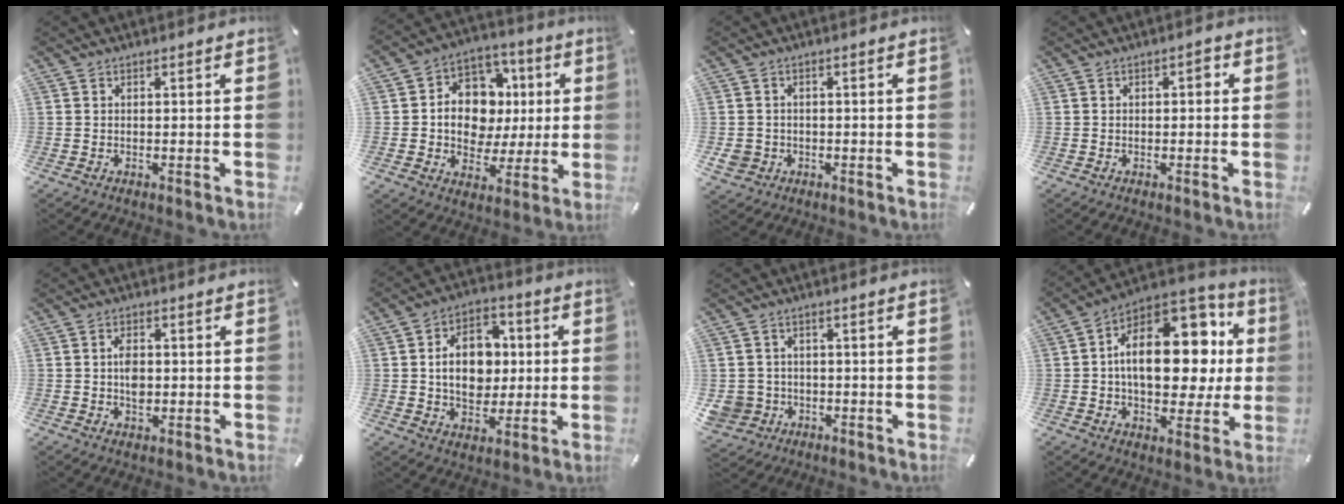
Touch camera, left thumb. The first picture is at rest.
{"total": 12.3, "force": [0.6, 10.9, 5.5], "torque": [-0.085, -0.003, 0.023]}
{"total": 3.6, "force": [-1.1, 3.3, 1.0], "torque": [-0.031, -0.002, -0.022]}
{"total": 1.7, "force": [-0.1, 1.1, 1.4], "torque": [-0.020, 0.006, -0.007]}
{"total": 4.2, "force": [0.0, 2.8, 3.2], "torque": [-0.045, 0.001, -0.003]}
{"total": 12.7, "force": [0.4, 9.9, 8.0], "torque": [-0.145, 0.015, 0.008]}
{"total": 5.3, "force": [-1.3, 5.1, 0.9], "torque": [-0.032, 0.005, -0.026]}
{"total": 21.5, "force": [3.4, 13.4, 16.5], "torque": [-0.251, -0.023, 0.061]}